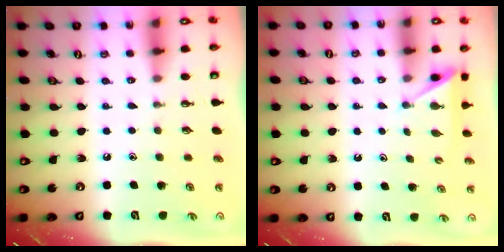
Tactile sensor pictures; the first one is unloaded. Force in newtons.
{"total": 3.1, "press": 3.1, "slide": 0.5}